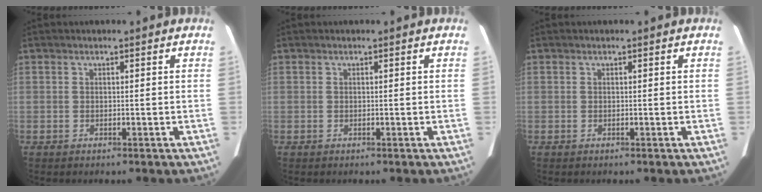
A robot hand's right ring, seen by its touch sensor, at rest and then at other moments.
{"total": 0.0}
{"total": 0.0}